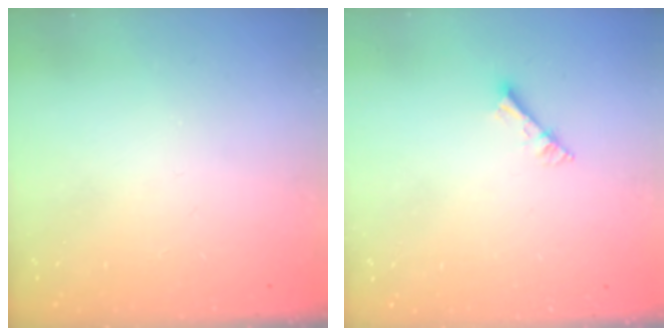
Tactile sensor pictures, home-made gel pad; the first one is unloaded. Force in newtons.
{"total": 3.0, "press": 3.0, "slide": 0.3}